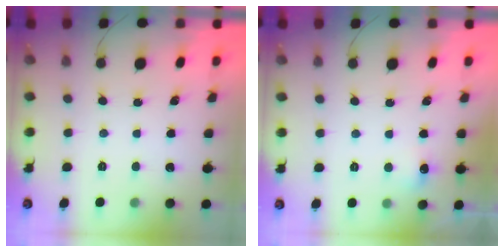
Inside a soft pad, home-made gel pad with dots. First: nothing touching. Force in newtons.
{"total": 5.2, "press": 5.0, "slide": 1.3}